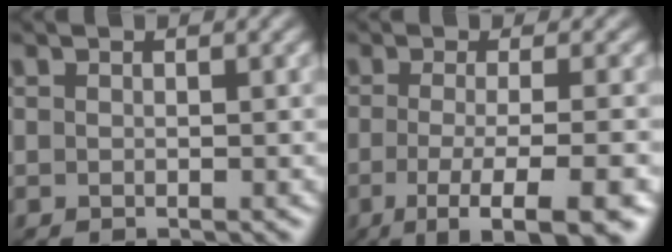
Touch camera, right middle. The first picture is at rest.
{"total": 8.1, "force": [-3.5, 2.2, 6.9], "torque": [-0.085, -0.010, -0.053]}